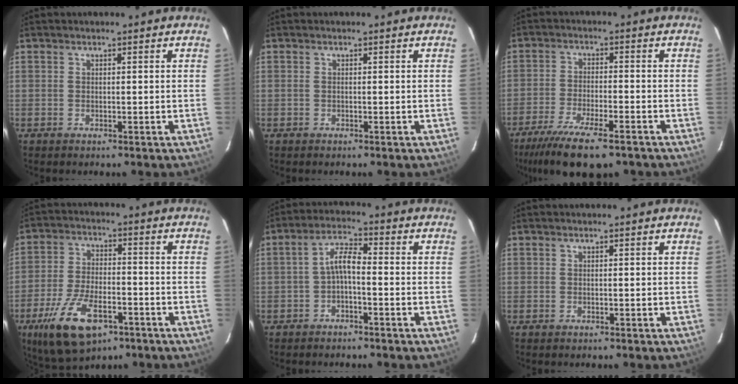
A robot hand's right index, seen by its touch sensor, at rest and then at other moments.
{"total": 0.0}
{"total": 13.7, "force": [-10.2, 3.3, 8.6], "torque": [-0.188, -0.042, -0.177]}
{"total": 15.1, "force": [-8.2, 6.8, 10.7], "torque": [-0.228, -0.027, -0.143]}
{"total": 4.0, "force": [-1.6, 1.2, 3.5], "torque": [-0.074, 0.014, -0.031]}
{"total": 0.0}